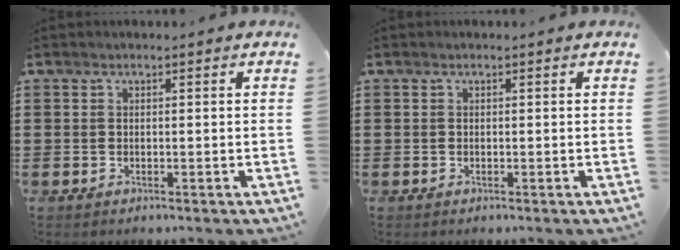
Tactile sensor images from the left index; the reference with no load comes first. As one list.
[{"total": 0.0}]